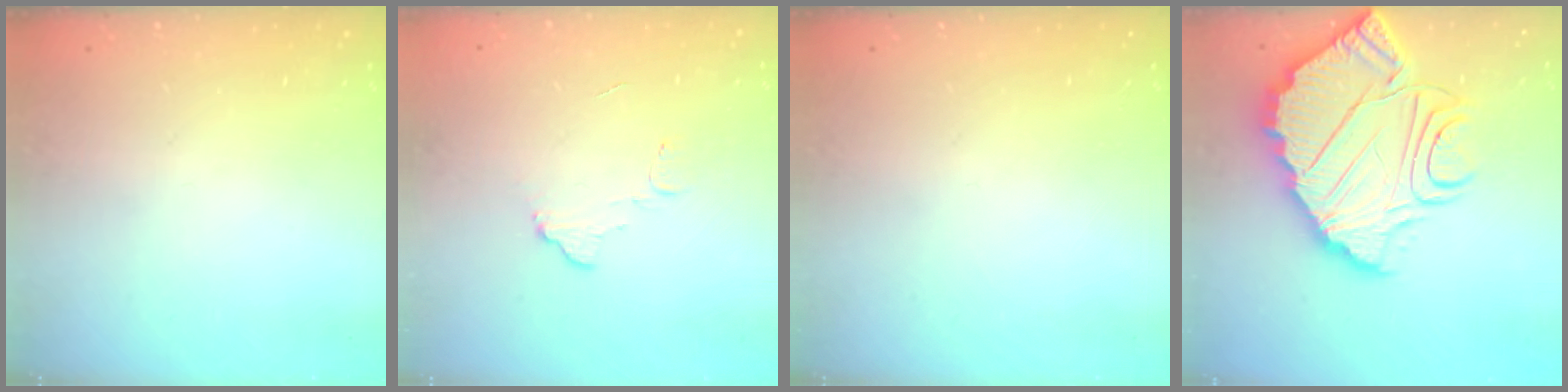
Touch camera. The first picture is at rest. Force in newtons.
{"total": 4.8, "press": 4.8, "slide": 0.3}
{"total": 0.0}
{"total": 18.3, "press": 18.3, "slide": 1.8}